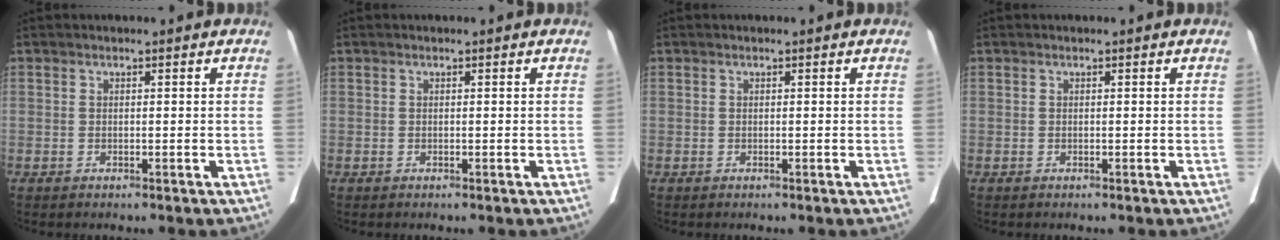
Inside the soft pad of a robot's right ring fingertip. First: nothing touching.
{"total": 0.0}
{"total": 0.0}
{"total": 0.0}